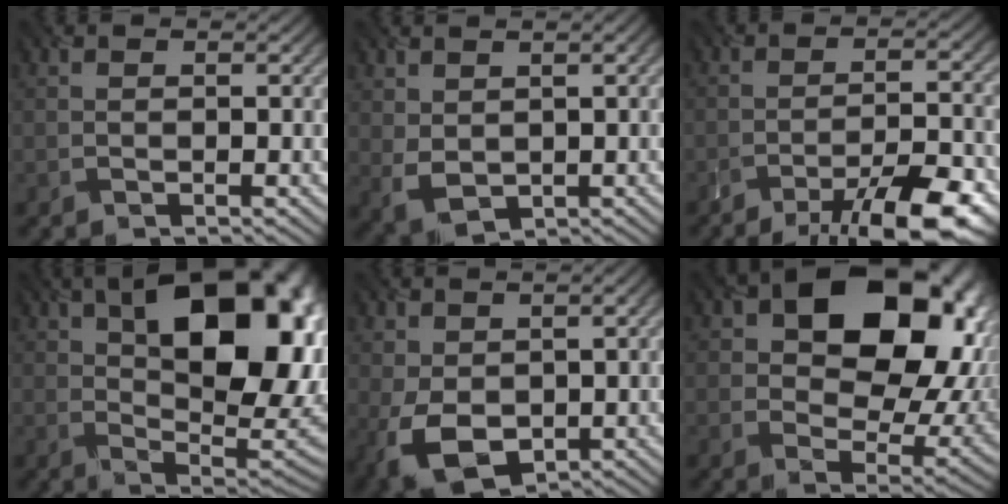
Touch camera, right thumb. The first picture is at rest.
{"total": 2.9, "force": [1.0, 1.9, 1.9], "torque": [-0.055, -0.003, 0.028]}
{"total": 10.7, "force": [-8.1, 2.4, 6.5], "torque": [-0.108, -0.004, -0.118]}
{"total": 19.5, "force": [6.1, 10.5, 15.2], "torque": [-0.182, 0.029, 0.080]}
{"total": 7.2, "force": [-1.1, 4.8, 5.2], "torque": [-0.140, -0.020, -0.014]}
{"total": 18.5, "force": [6.2, 12.4, 12.3], "torque": [-0.146, 0.023, 0.097]}